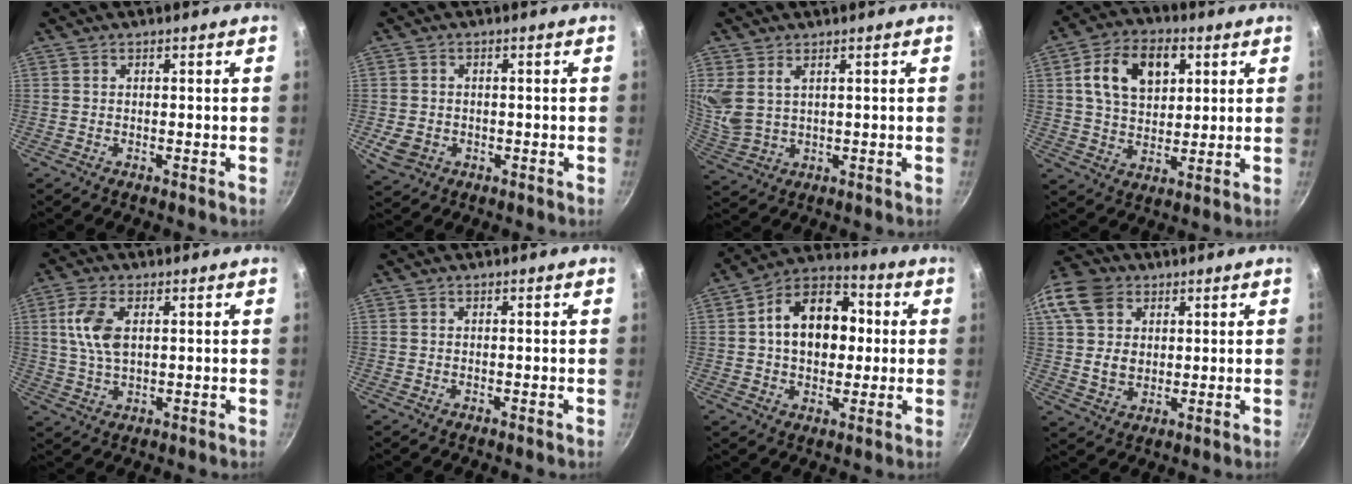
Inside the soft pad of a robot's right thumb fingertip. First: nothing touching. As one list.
[{"total": 5.0, "force": [-1.2, 4.1, 2.6], "torque": [-0.048, 0.005, -0.012]}, {"total": 6.3, "force": [2.7, 3.8, 4.2], "torque": [-0.081, -0.018, 0.063]}, {"total": 13.6, "force": [4.1, 9.2, 9.1], "torque": [-0.131, 0.001, 0.063]}, {"total": 8.1, "force": [1.9, 4.4, 6.5], "torque": [-0.127, 0.001, 0.035]}, {"total": 0.0}, {"total": 16.0, "force": [1.7, 11.4, 11.1], "torque": [-0.135, 0.025, 0.011]}, {"total": 17.1, "force": [6.3, 13.3, 8.7], "torque": [-0.181, 0.009, 0.115]}]